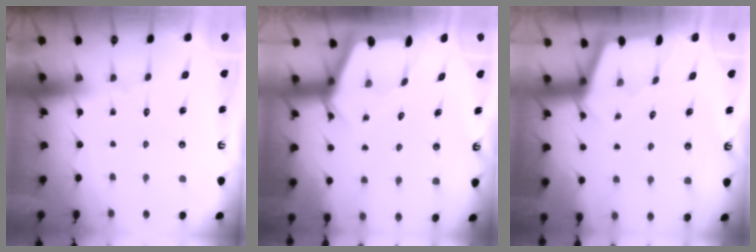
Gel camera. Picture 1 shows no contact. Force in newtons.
{"total": 3.1, "press": 3.1, "slide": 0.2}
{"total": 2.2, "press": 2.2, "slide": 0.3}